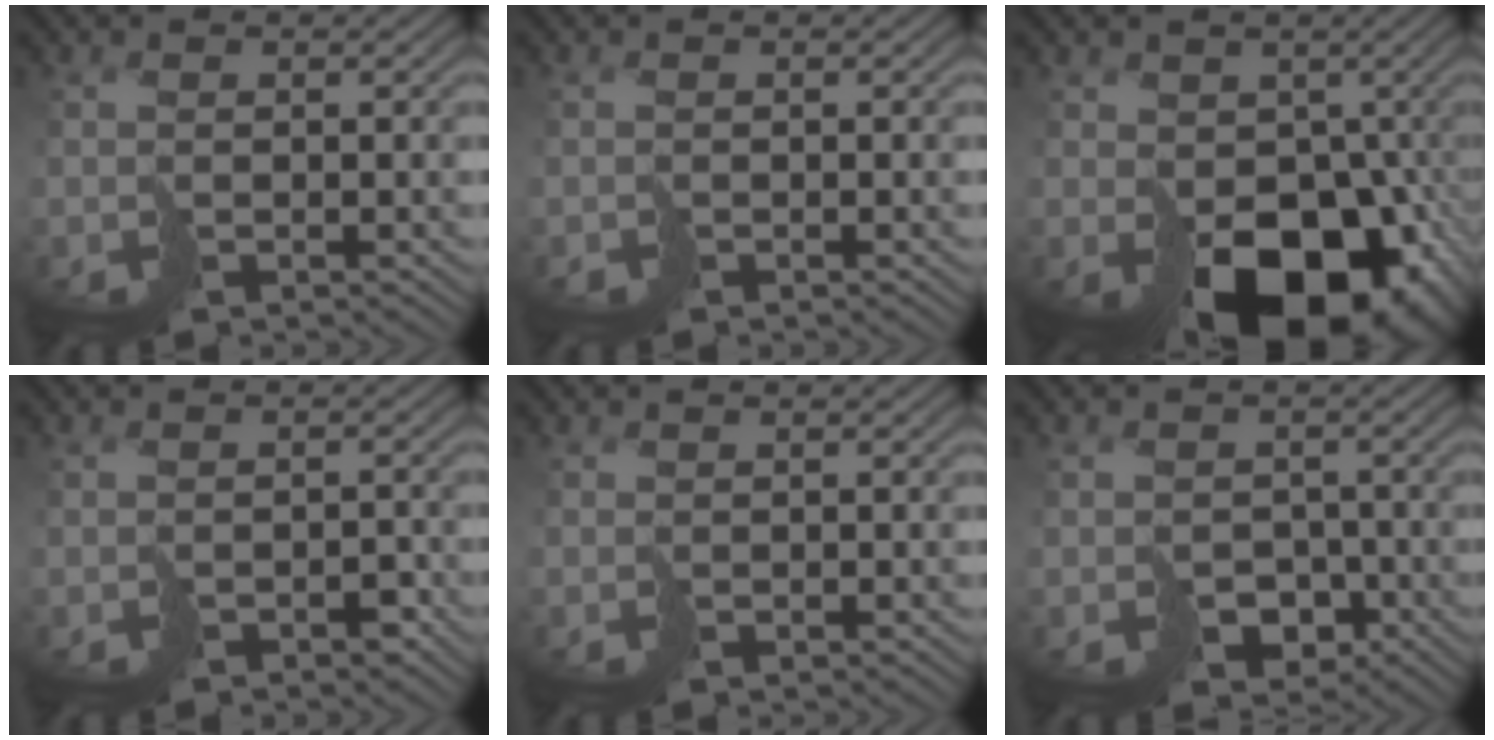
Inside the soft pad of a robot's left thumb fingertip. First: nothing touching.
{"total": 0.6, "force": [-0.6, 0.3, 0.1], "torque": [-0.001, 0.000, -0.013]}
{"total": 17.3, "force": [-5.4, 11.8, 11.5], "torque": [-0.178, -0.045, -0.062]}
{"total": 2.1, "force": [-1.3, 1.3, 1.1], "torque": [-0.015, -0.005, -0.022]}
{"total": 0.0}
{"total": 4.0, "force": [-1.6, 3.2, 1.9], "torque": [-0.037, -0.011, -0.028]}